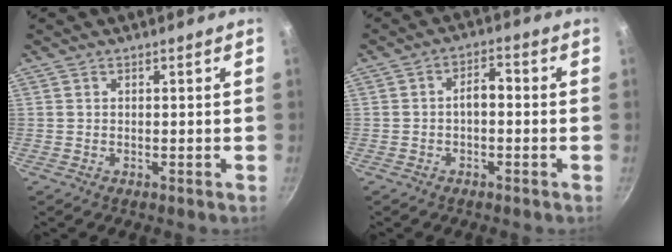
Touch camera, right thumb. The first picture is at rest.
{"total": 3.5, "force": [-0.7, 1.8, 3.0], "torque": [-0.042, 0.020, -0.017]}